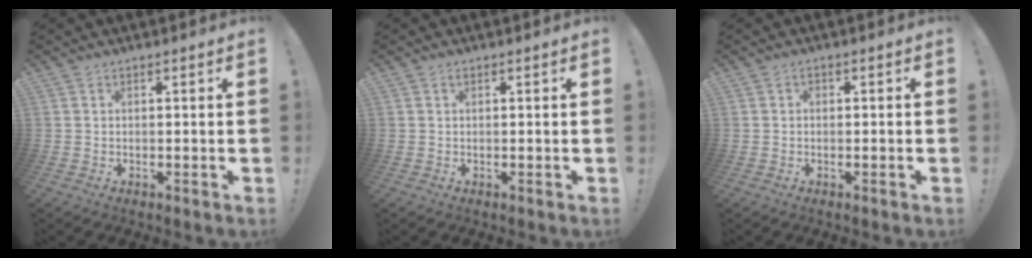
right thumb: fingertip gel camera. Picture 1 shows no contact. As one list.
[{"total": 0.0}, {"total": 0.6, "force": [-0.4, 0.4, 0.2], "torque": [-0.003, 0.004, -0.007]}]